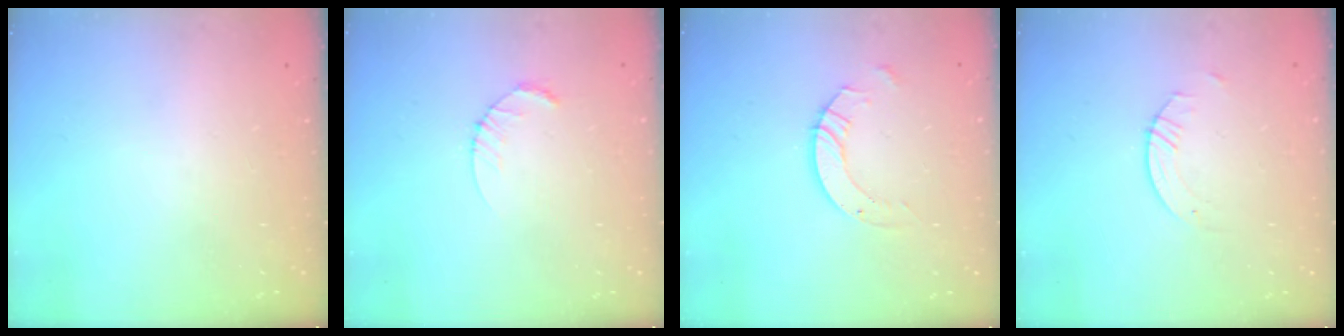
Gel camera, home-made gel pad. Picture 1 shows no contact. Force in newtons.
{"total": 2.6, "press": 2.6, "slide": 0.4}
{"total": 5.0, "press": 5.0, "slide": 0.3}
{"total": 0.8, "press": 0.8, "slide": 0.2}